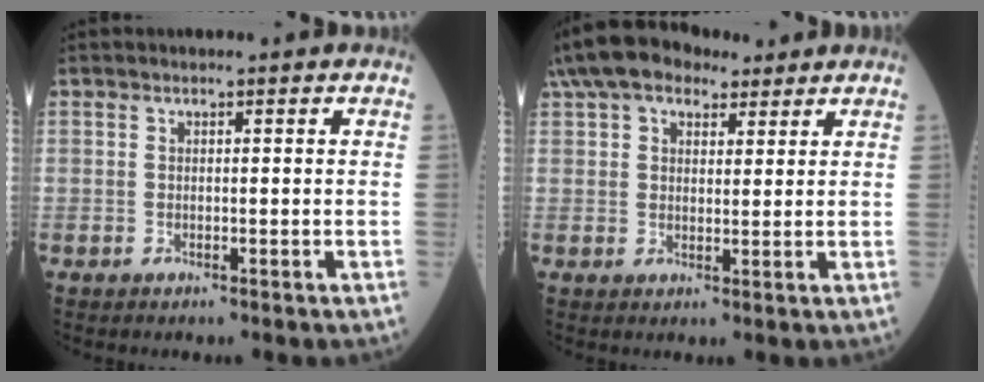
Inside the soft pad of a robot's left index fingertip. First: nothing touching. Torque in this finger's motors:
{"motor_torque": [0.82, -1.31, -0.12, 0.06]}